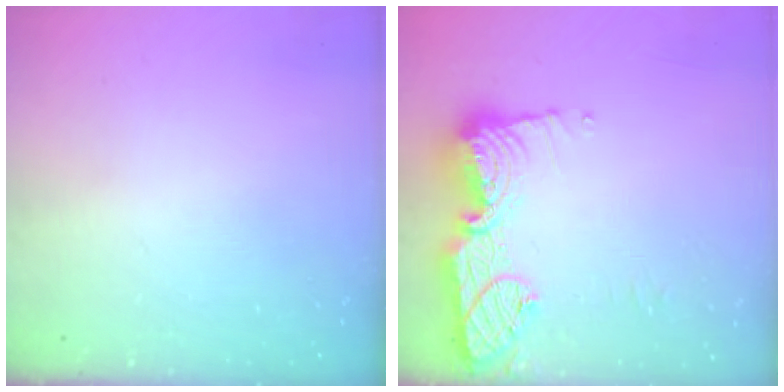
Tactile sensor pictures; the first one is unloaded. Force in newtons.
{"total": 16.5, "press": 16.4, "slide": 1.2}